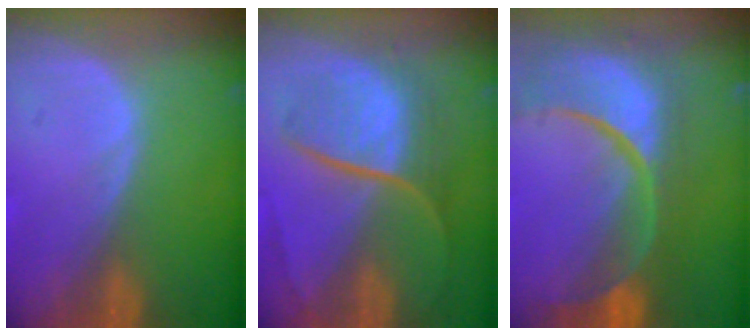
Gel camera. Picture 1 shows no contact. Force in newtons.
{"total": 8.9, "press": 7.6, "slide": 4.6}
{"total": 13.7, "press": 10.8, "slide": 8.3}